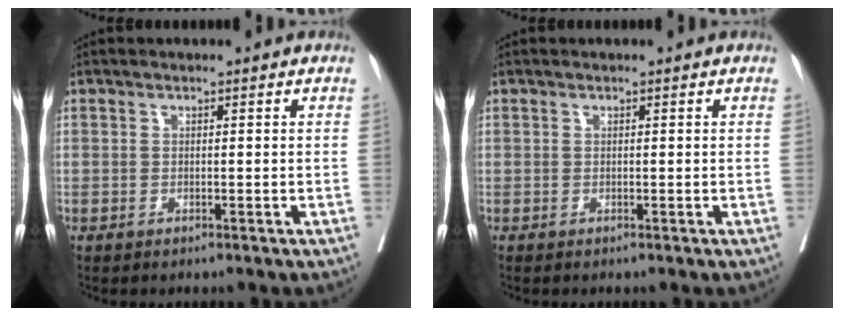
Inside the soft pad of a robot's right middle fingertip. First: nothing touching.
{"total": 0.0}